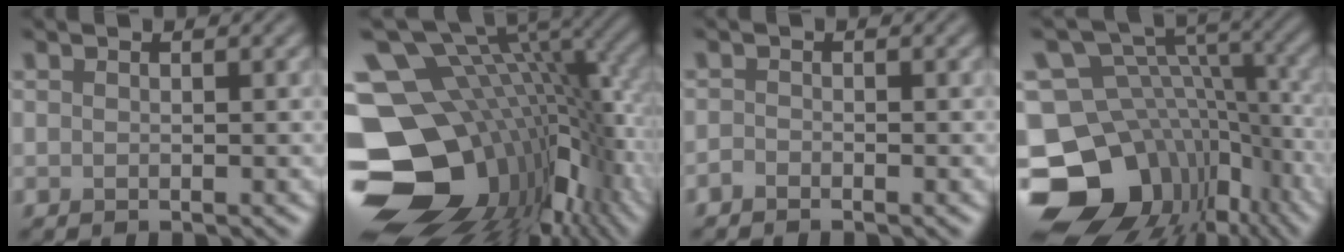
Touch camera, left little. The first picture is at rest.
{"total": 19.2, "force": [-3.1, 13.3, 13.5], "torque": [-0.252, -0.022, -0.020]}
{"total": 0.7, "force": [-0.6, 0.2, 0.2], "torque": [-0.002, -0.003, -0.014]}
{"total": 16.3, "force": [-7.4, 12.1, 8.1], "torque": [-0.161, 0.004, -0.092]}